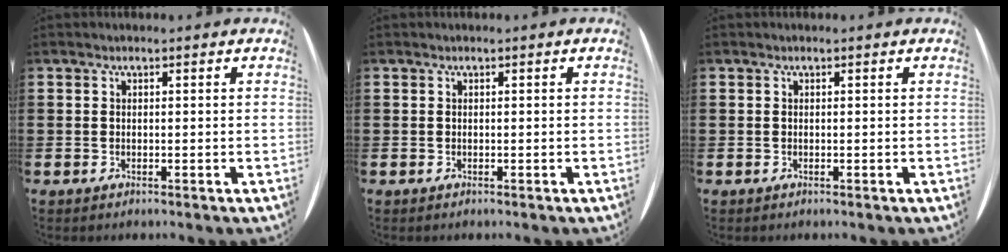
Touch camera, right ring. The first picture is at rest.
{"total": 0.0}
{"total": 0.0}